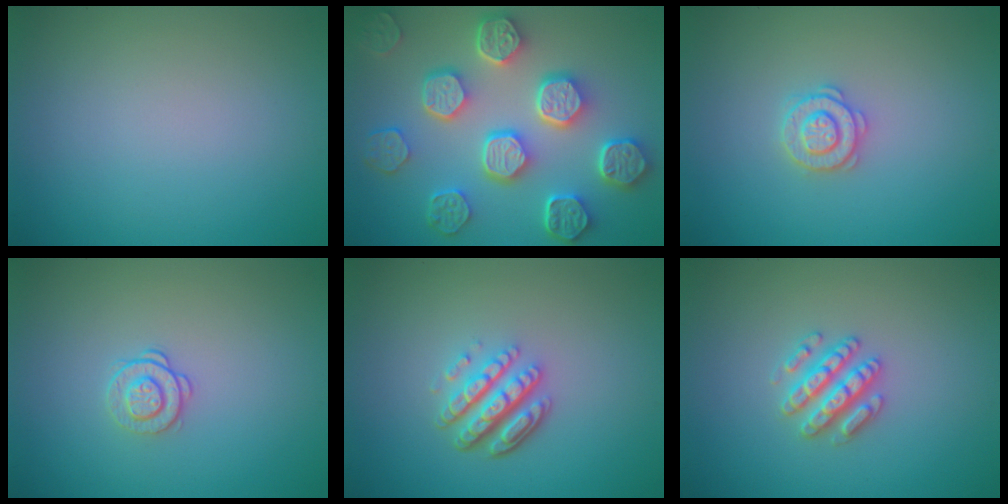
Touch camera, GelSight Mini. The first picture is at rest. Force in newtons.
{"total": 8.5, "press": 6.6, "slide": 5.3}
{"total": 2.6, "press": 2.5, "slide": 0.5}
{"total": 1.6, "press": 1.2, "slide": 1.0}
{"total": 4.6, "press": 3.4, "slide": 3.2}
{"total": 3.0, "press": 2.9, "slide": 0.6}